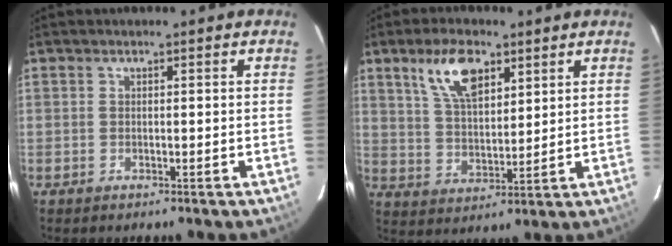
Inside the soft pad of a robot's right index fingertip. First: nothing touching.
{"total": 10.0, "force": [5.5, 4.4, 7.0], "torque": [-0.130, 0.015, 0.109]}